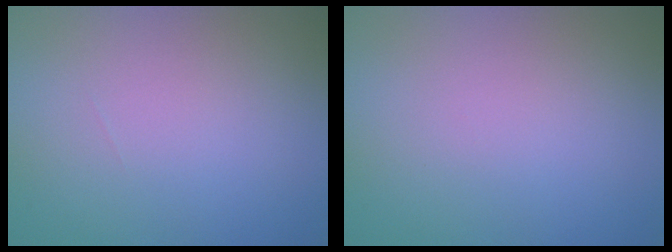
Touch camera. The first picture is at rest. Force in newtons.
{"total": 0.0}